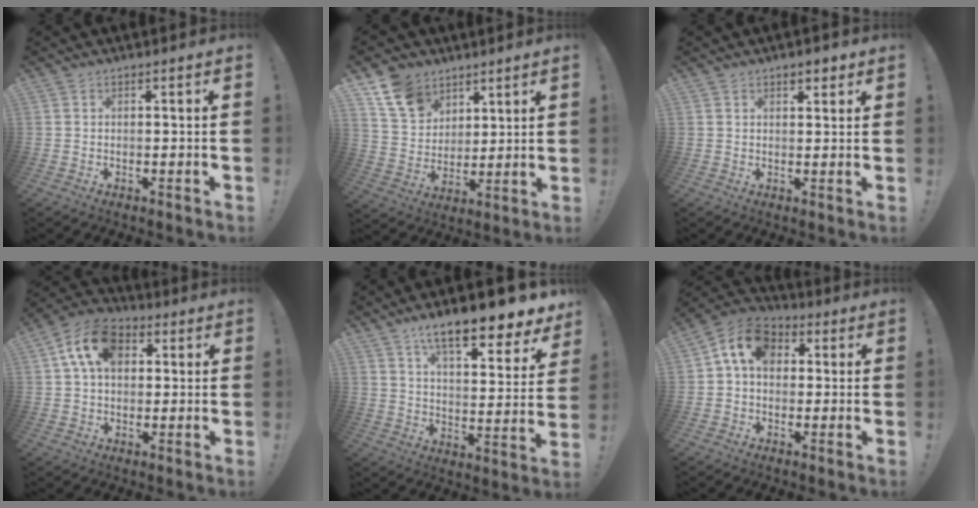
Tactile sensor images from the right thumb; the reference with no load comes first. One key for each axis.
{"total": 12.8, "fx": 8.3, "fy": 8.8, "fz": 4.5, "tx": -0.078, "ty": -0.050, "tz": 0.163}
{"total": 2.8, "fx": 2.0, "fy": 1.5, "fz": 1.2, "tx": 0.001, "ty": -0.012, "tz": 0.030}
{"total": 12.8, "fx": 4.4, "fy": 8.7, "fz": 8.2, "tx": -0.140, "ty": 0.000, "tz": 0.081}
{"total": 14.5, "fx": 10.3, "fy": 3.4, "fz": 9.5, "tx": -0.150, "ty": -0.076, "tz": 0.166}
{"total": 11.1, "fx": 2.8, "fy": 8.0, "fz": 7.1, "tx": -0.114, "ty": 0.011, "tz": 0.057}